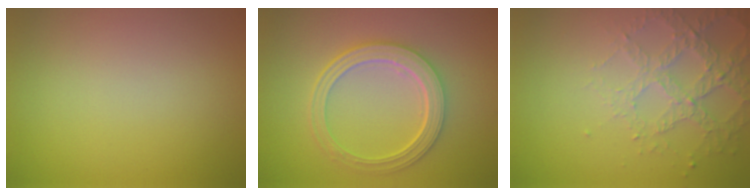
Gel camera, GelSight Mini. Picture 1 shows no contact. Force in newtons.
{"total": 4.9, "press": 3.8, "slide": 3.0}
{"total": 4.1, "press": 3.1, "slide": 2.8}